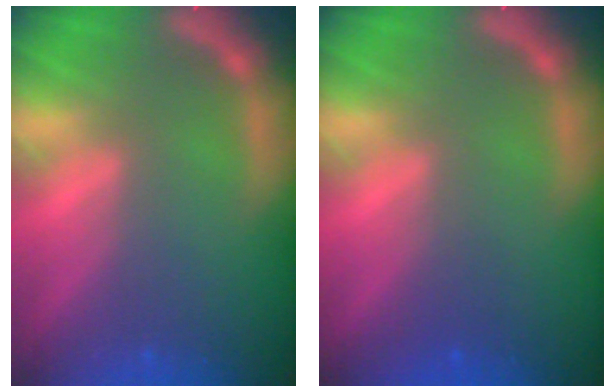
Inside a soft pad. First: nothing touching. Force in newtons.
{"total": 1.0}